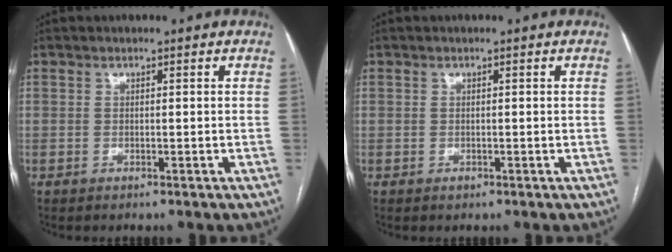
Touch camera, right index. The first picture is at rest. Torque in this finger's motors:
{"motor_torque": [0.05, -0.09, 0.00, -0.04]}